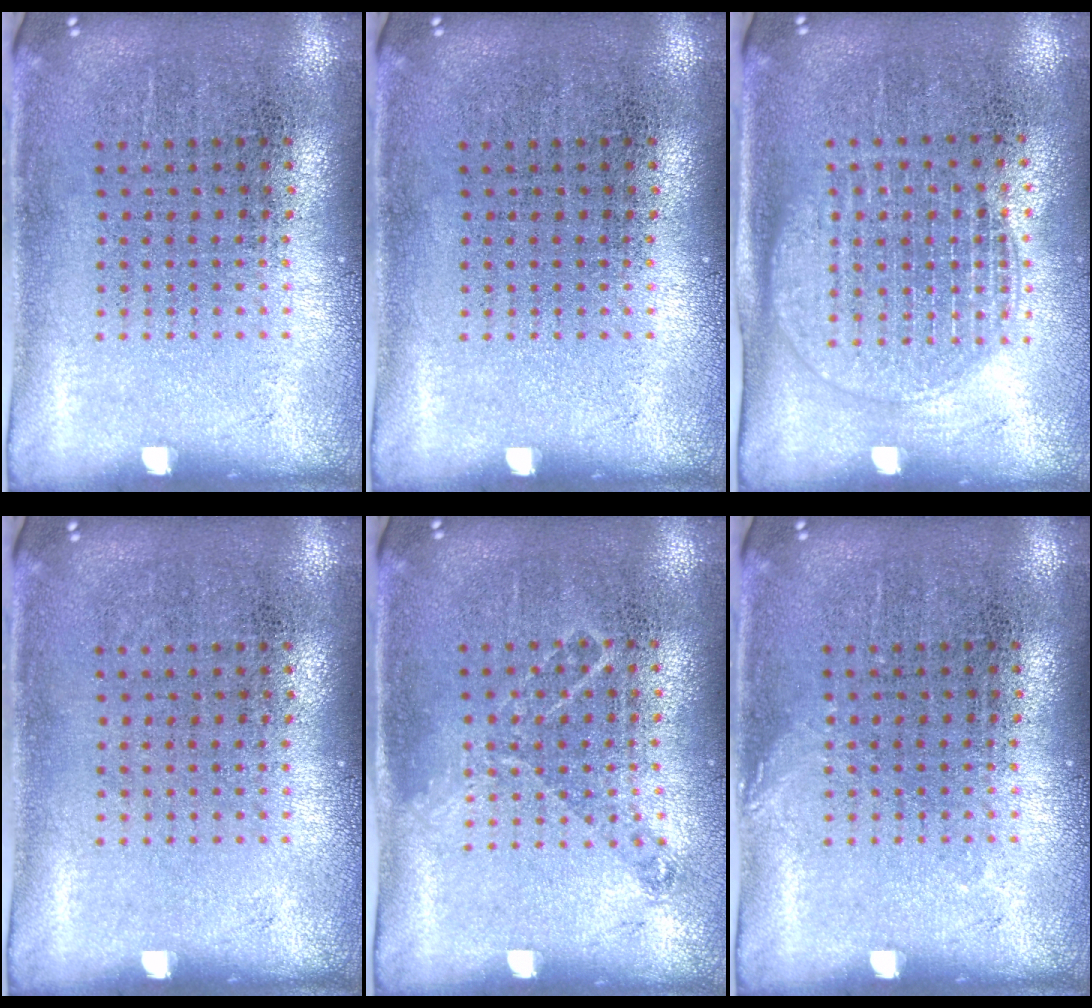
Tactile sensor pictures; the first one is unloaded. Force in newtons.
{"total": 0.0}
{"total": 1.6, "press": 1.4, "slide": 0.8}
{"total": 0.0}
{"total": 0.9, "press": 0.8, "slide": 0.2}
{"total": 0.6, "press": 0.5, "slide": 0.1}